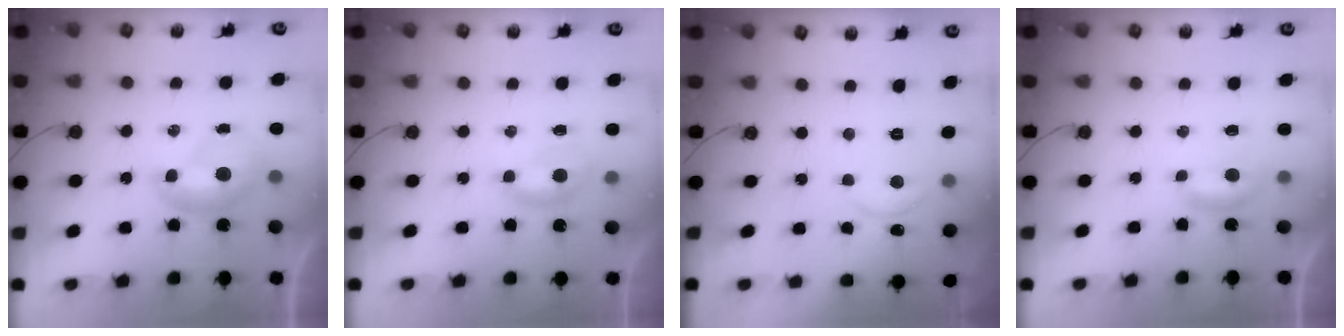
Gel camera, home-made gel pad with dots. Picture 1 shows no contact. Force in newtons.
{"total": 1.6, "press": 1.5, "slide": 0.5}
{"total": 0.7, "press": 0.5, "slide": 0.4}
{"total": 2.3, "press": 2.3, "slide": 0.4}